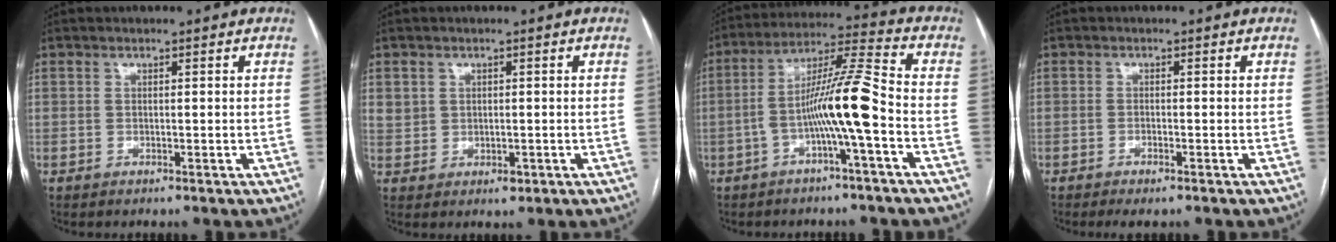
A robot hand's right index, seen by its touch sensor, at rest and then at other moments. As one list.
[{"total": 3.3, "force": [0.5, 3.0, 1.4], "torque": [-0.026, 0.002, 0.020]}, {"total": 11.0, "force": [-3.1, -0.3, 10.5], "torque": [-0.193, 0.026, -0.059]}, {"total": 2.1, "force": [-1.4, 0.4, 1.5], "torque": [-0.025, -0.004, -0.022]}]